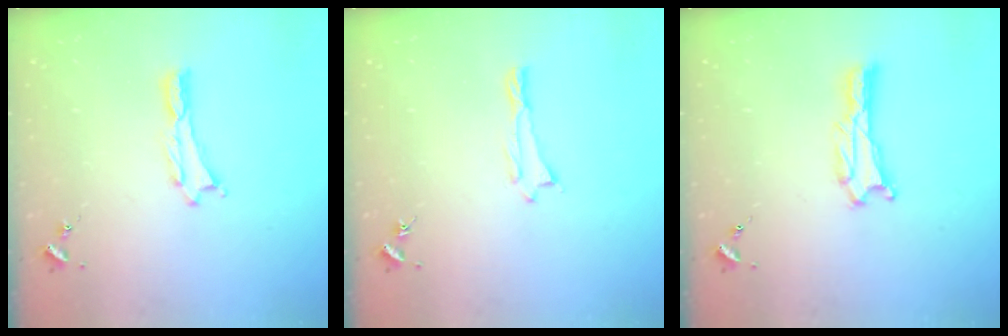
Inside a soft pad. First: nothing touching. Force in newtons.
{"total": 0.0}
{"total": 0.7, "press": 0.7, "slide": 0.1}